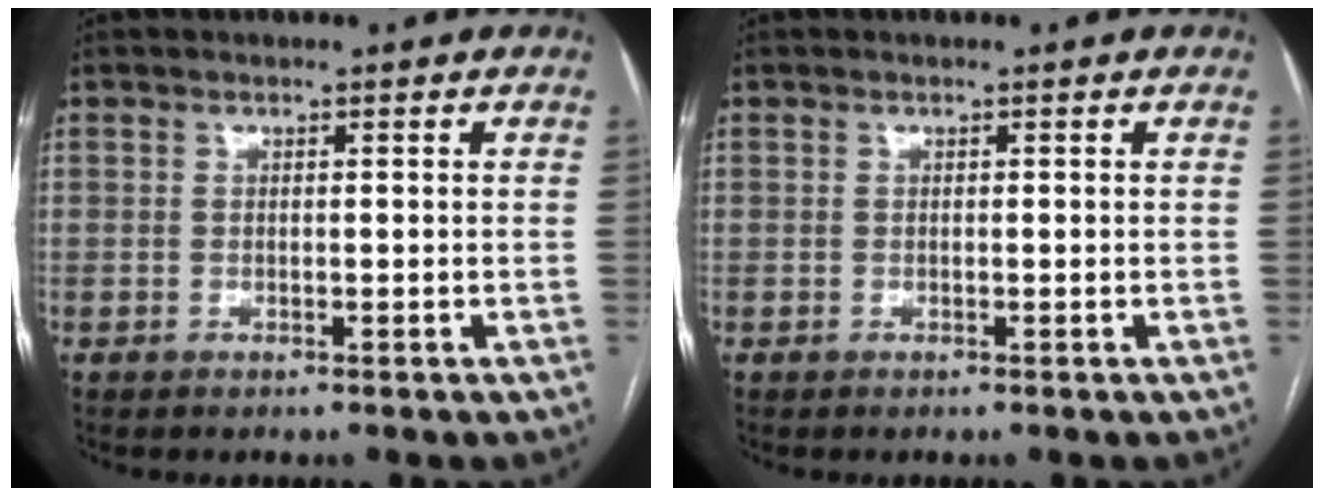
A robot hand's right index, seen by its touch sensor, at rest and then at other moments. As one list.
[{"total": 0.0}]